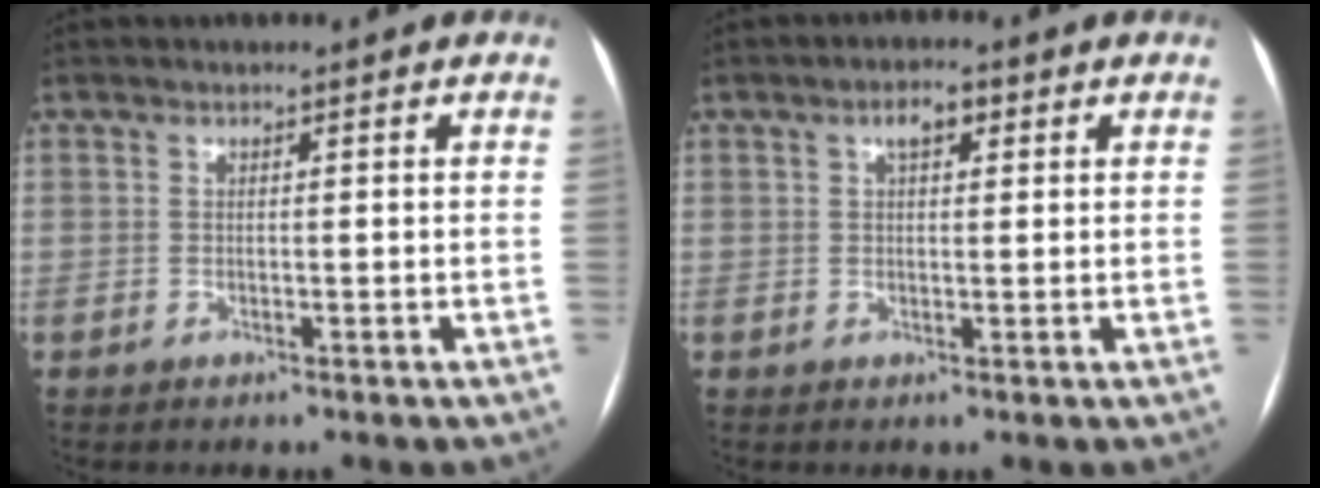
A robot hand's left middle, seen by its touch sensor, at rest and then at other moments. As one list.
[{"total": 3.0, "force": [1.3, 1.3, 2.3], "torque": [-0.044, 0.011, 0.022]}]